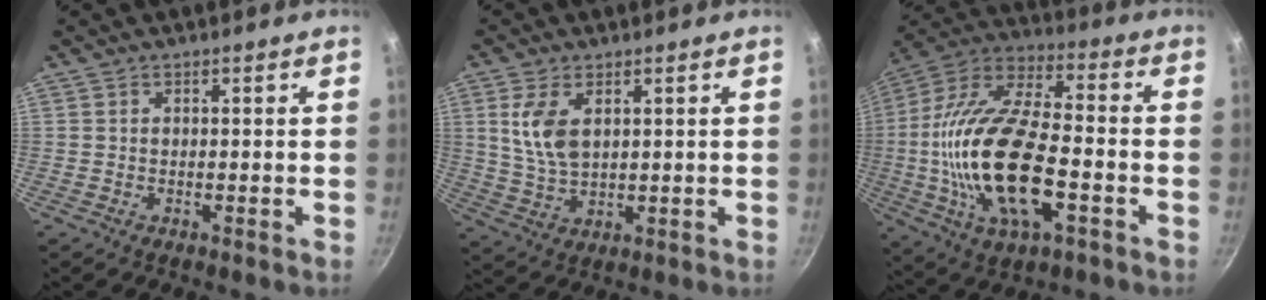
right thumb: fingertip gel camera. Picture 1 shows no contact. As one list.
[{"total": 8.0, "force": [2.4, 4.5, 6.2], "torque": [-0.118, -0.016, 0.052]}, {"total": 24.6, "force": [-4.6, 10.9, 21.5], "torque": [-0.420, 0.025, -0.095]}]